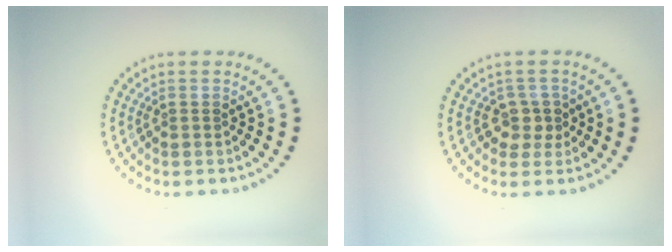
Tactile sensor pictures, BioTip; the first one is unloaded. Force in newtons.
{"total": 2.0, "press": 1.7, "slide": 1.0}